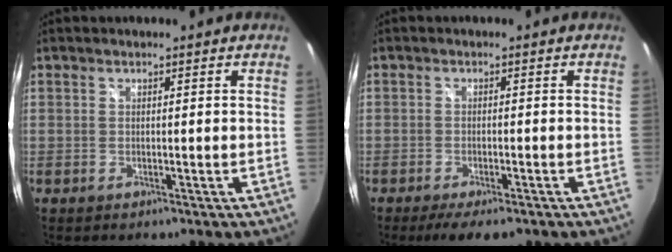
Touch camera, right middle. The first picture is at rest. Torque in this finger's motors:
{"motor_torque": [1.05, -1.09, 0.64, 0.19]}